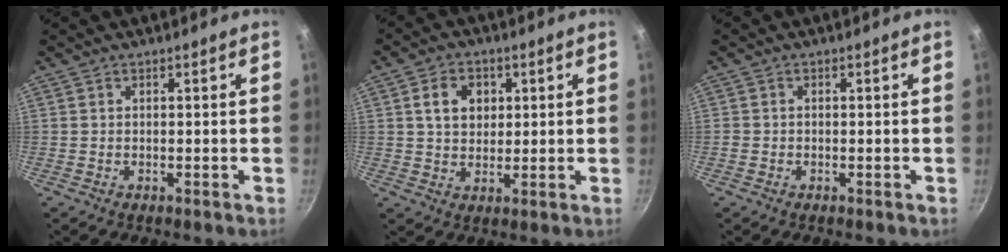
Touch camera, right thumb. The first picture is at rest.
{"total": 6.9, "force": [1.9, 5.3, 4.0], "torque": [-0.048, 0.002, 0.030]}
{"total": 0.7, "force": [-0.3, 0.7, 0.2], "torque": [-0.005, 0.002, -0.005]}